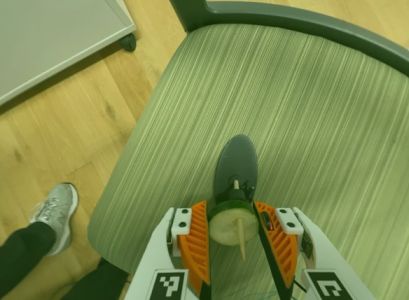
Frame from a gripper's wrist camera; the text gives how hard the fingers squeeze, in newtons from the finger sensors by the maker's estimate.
{"total": 9.3, "left": 9.3, "right": 9.4}